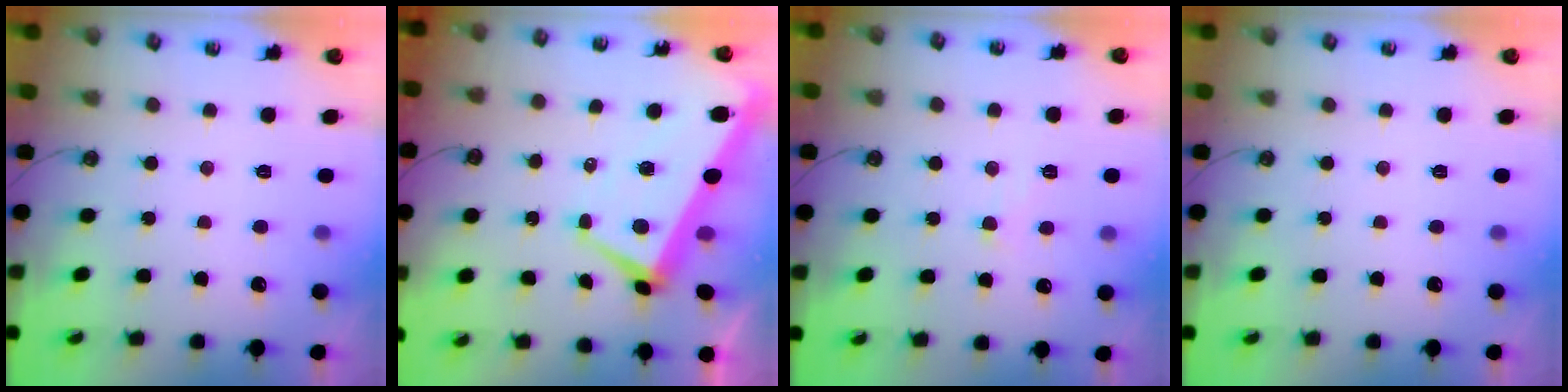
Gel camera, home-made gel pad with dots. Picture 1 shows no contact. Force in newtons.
{"total": 2.2, "press": 1.9, "slide": 1.1}
{"total": 0.8, "press": 0.6, "slide": 0.5}
{"total": 0.0}